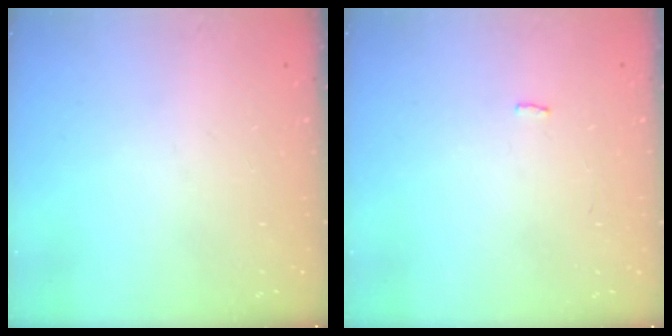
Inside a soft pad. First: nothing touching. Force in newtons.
{"total": 2.0, "press": 2.0, "slide": 0.3}